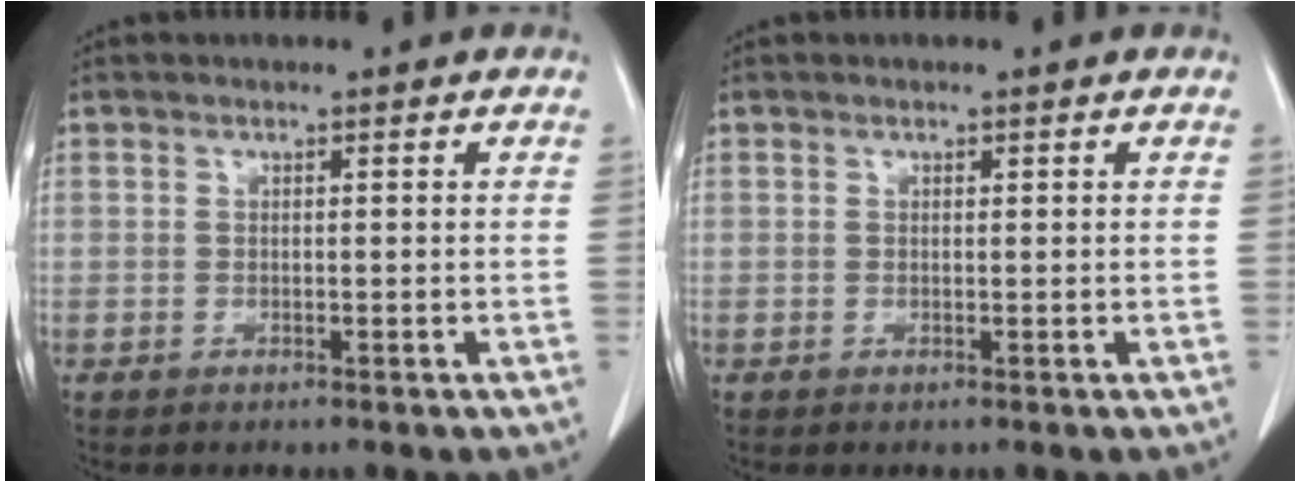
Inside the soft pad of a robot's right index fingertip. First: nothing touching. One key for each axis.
{"total": 0.0}